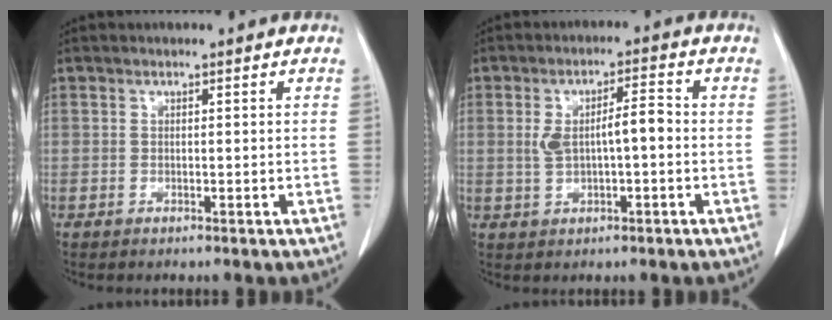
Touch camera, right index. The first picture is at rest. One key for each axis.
{"total": 6.0, "fx": 0.1, "fy": 1.7, "fz": 5.7, "tx": -0.107, "ty": 0.021, "tz": 0.009}